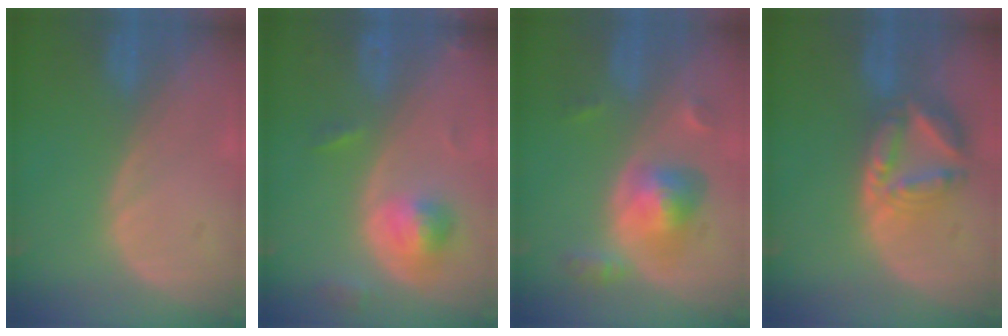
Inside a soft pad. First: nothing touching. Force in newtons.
{"total": 5.4, "press": 4.9, "slide": 2.3}
{"total": 6.1, "press": 5.7, "slide": 2.2}
{"total": 8.2, "press": 7.1, "slide": 4.2}